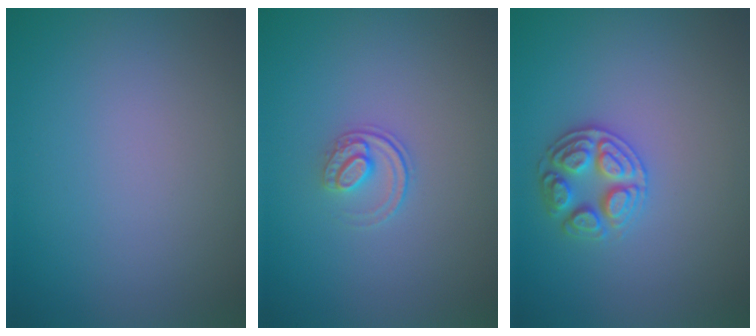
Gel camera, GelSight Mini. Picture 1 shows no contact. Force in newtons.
{"total": 1.5, "press": 1.1, "slide": 1.1}
{"total": 2.8, "press": 2.7, "slide": 0.6}